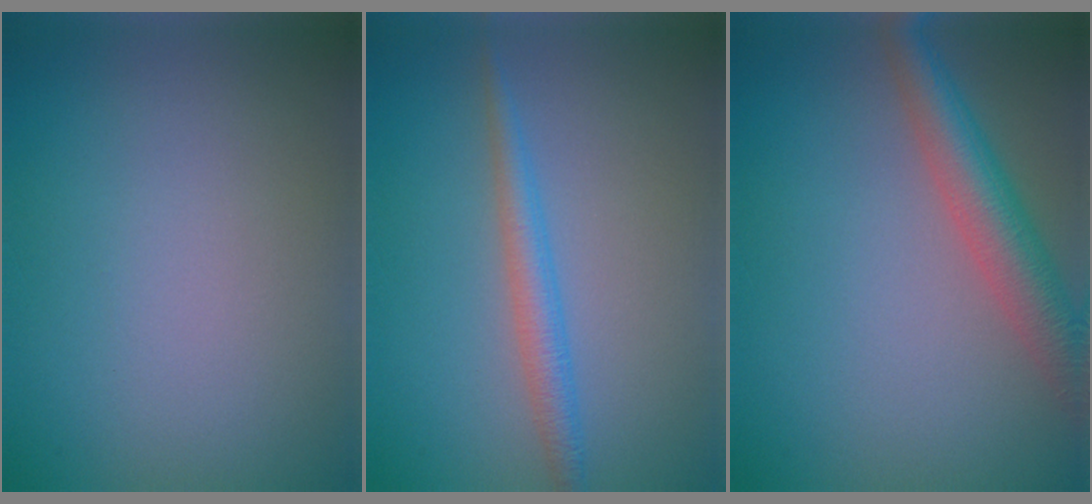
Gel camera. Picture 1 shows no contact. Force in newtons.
{"total": 2.3, "press": 2.3, "slide": 0.1}
{"total": 5.2, "press": 5.2, "slide": 0.2}